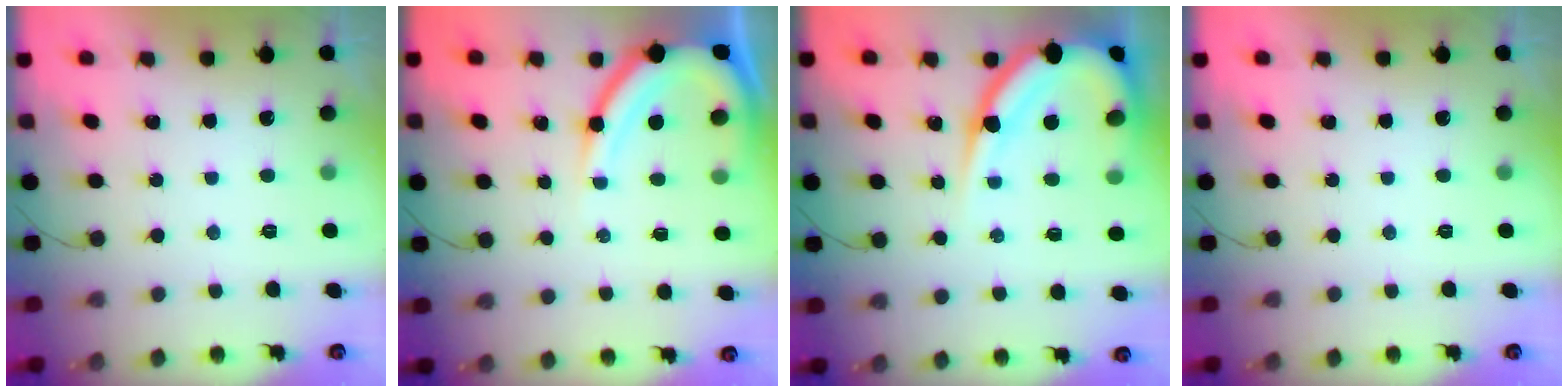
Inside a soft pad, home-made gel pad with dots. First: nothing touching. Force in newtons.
{"total": 12.5, "press": 12.4, "slide": 1.4}
{"total": 14.6, "press": 14.5, "slide": 1.0}
{"total": 0.0}